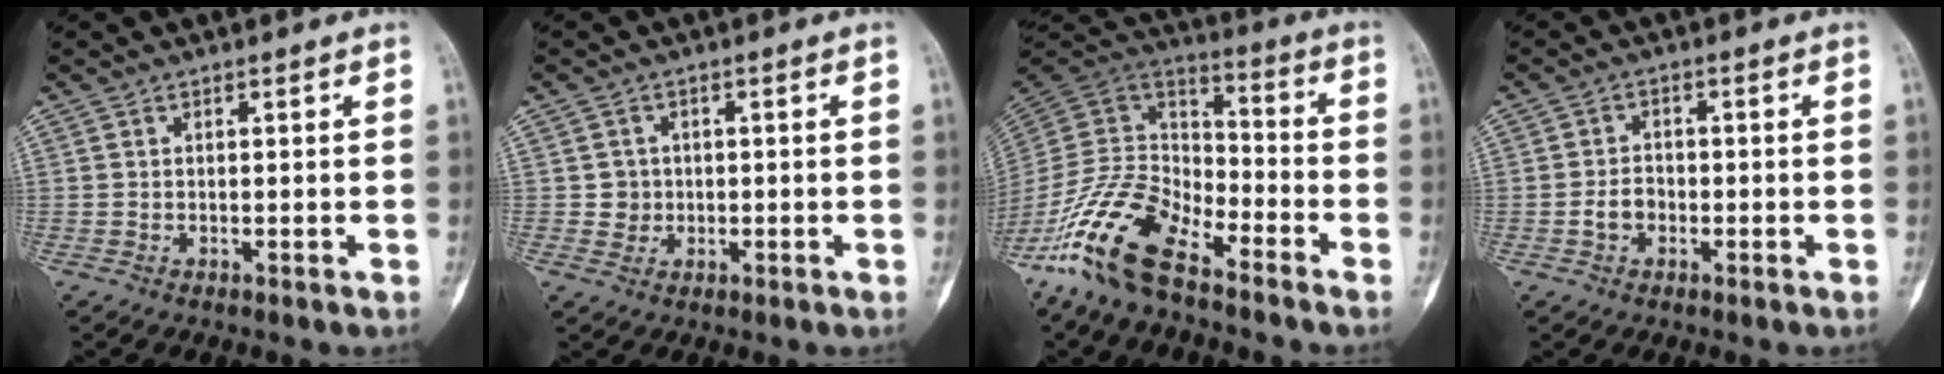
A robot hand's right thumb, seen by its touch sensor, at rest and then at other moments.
{"total": 2.7, "force": [-0.1, 2.7, 0.4], "torque": [0.012, 0.007, -0.001]}
{"total": 16.9, "force": [-11.6, 7.1, 10.1], "torque": [-0.185, 0.072, -0.227]}
{"total": 3.1, "force": [-1.1, 2.4, 1.7], "torque": [-0.021, 0.012, -0.022]}